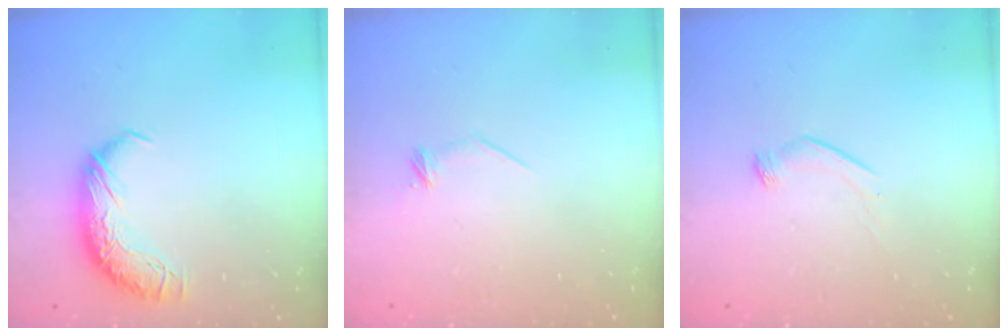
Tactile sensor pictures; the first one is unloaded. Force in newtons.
{"total": 7.8, "press": 7.8, "slide": 0.7}
{"total": 6.9, "press": 6.9, "slide": 0.9}